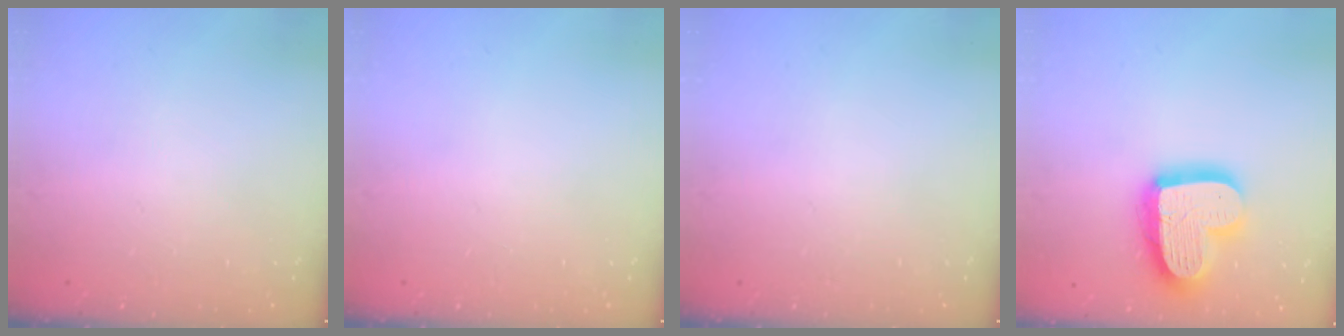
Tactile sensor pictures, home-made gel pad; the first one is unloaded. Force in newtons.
{"total": 0.0}
{"total": 0.0}
{"total": 19.4, "press": 19.3, "slide": 1.5}